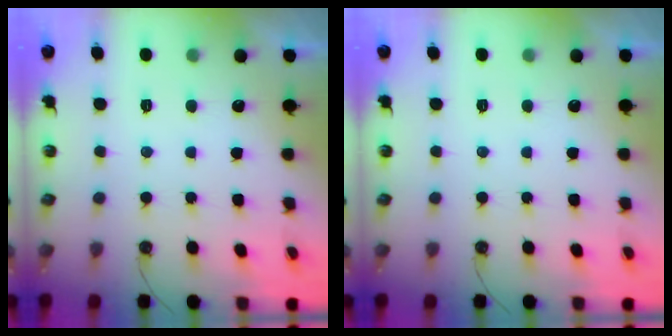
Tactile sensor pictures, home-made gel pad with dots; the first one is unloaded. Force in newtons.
{"total": 0.0}